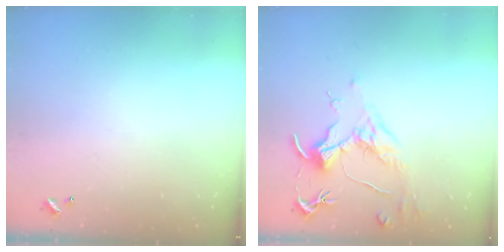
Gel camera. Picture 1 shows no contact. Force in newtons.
{"total": 1.8, "press": 1.6, "slide": 0.9}